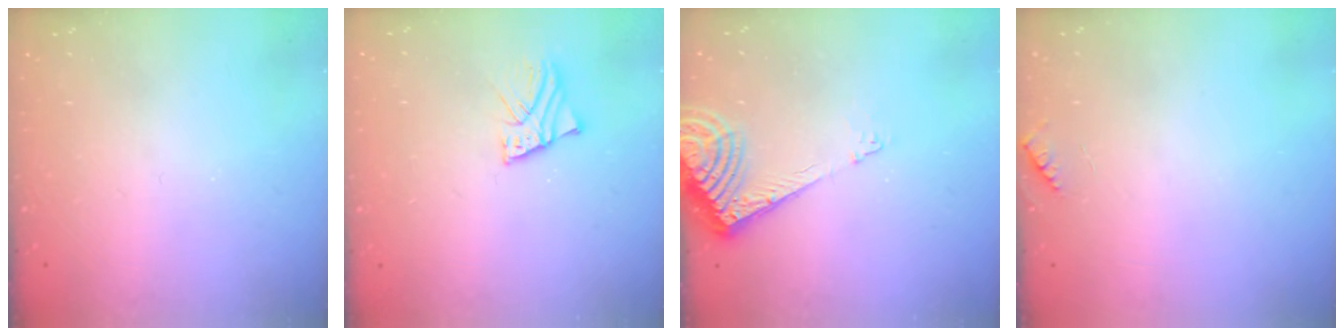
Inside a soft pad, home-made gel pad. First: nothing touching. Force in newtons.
{"total": 2.4, "press": 2.4, "slide": 0.2}
{"total": 9.2, "press": 9.2, "slide": 0.7}
{"total": 3.4, "press": 3.4, "slide": 0.4}